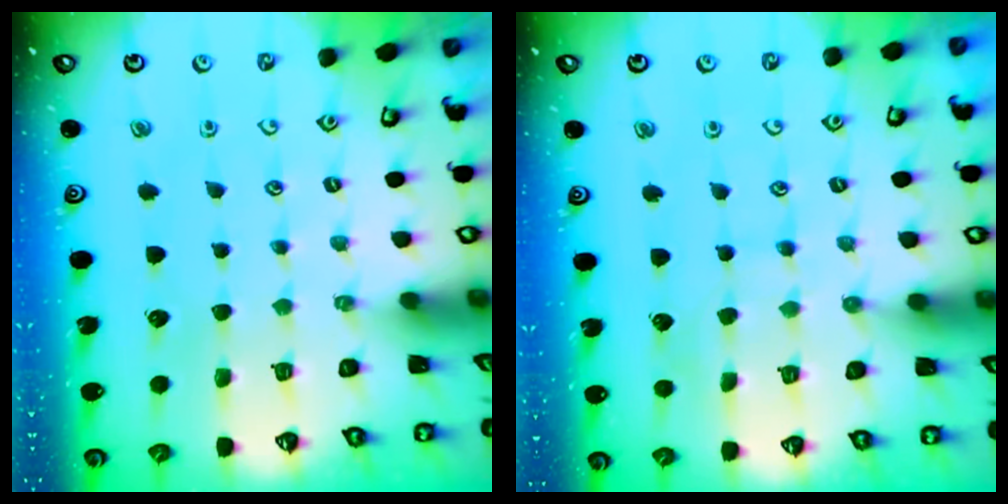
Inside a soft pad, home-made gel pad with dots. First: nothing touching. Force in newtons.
{"total": 6.1, "press": 6.1, "slide": 0.4}